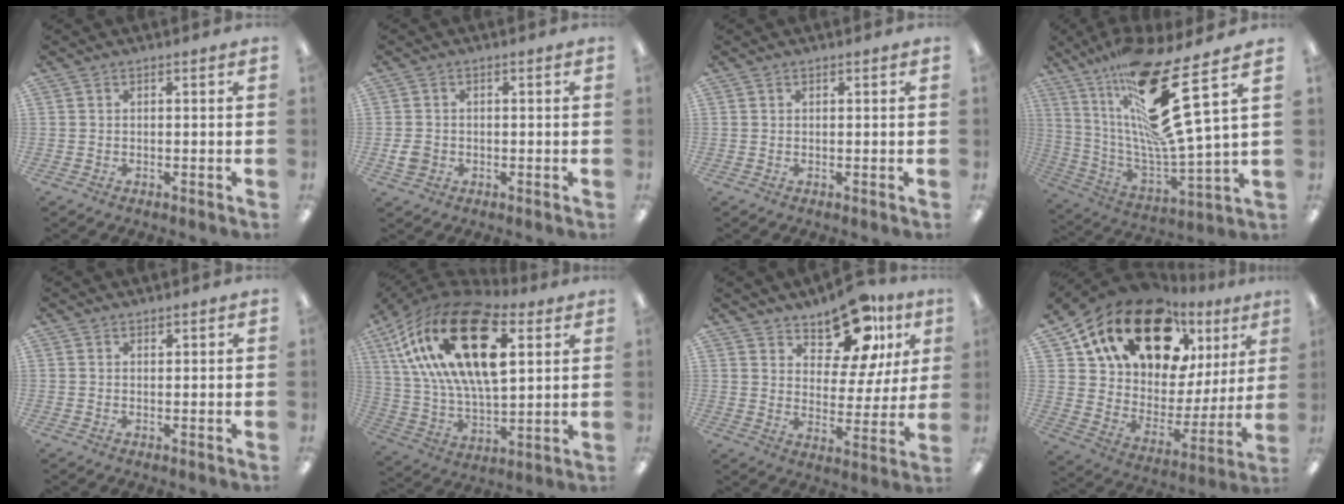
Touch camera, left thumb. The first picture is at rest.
{"total": 3.2, "force": [-0.7, 2.9, 1.3], "torque": [-0.014, 0.004, -0.011]}
{"total": 0.0}
{"total": 25.3, "force": [12.6, 6.0, 21.1], "torque": [-0.371, -0.070, 0.205]}
{"total": 0.7, "force": [0.7, 0.3, 0.0], "torque": [0.007, -0.005, 0.012]}
{"total": 27.4, "force": [11.5, 13.3, 20.9], "torque": [-0.405, -0.029, 0.195]}
{"total": 14.8, "force": [11.0, 6.8, 7.2], "torque": [-0.101, -0.070, 0.193]}
{"total": 22.2, "force": [14.8, 11.7, 11.7], "torque": [-0.218, -0.089, 0.271]}